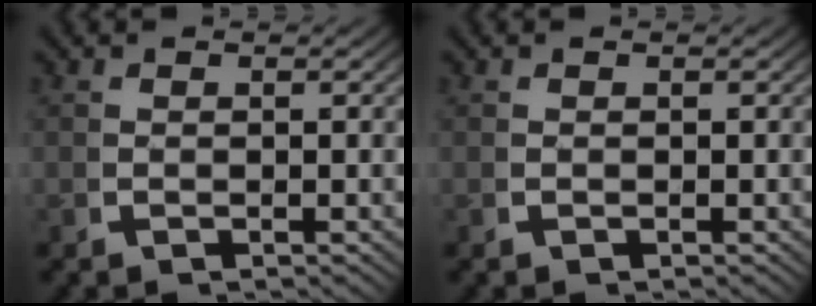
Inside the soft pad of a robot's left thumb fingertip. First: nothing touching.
{"total": 0.0}